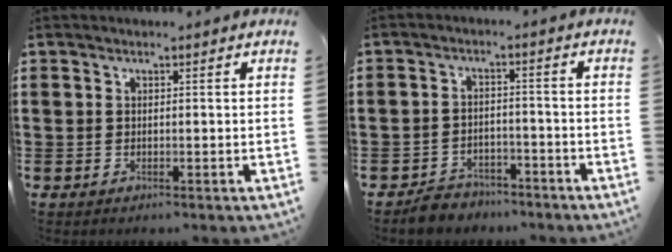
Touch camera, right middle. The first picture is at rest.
{"total": 3.8, "force": [-3.6, 1.1, 0.0], "torque": [-0.004, 0.006, -0.076]}